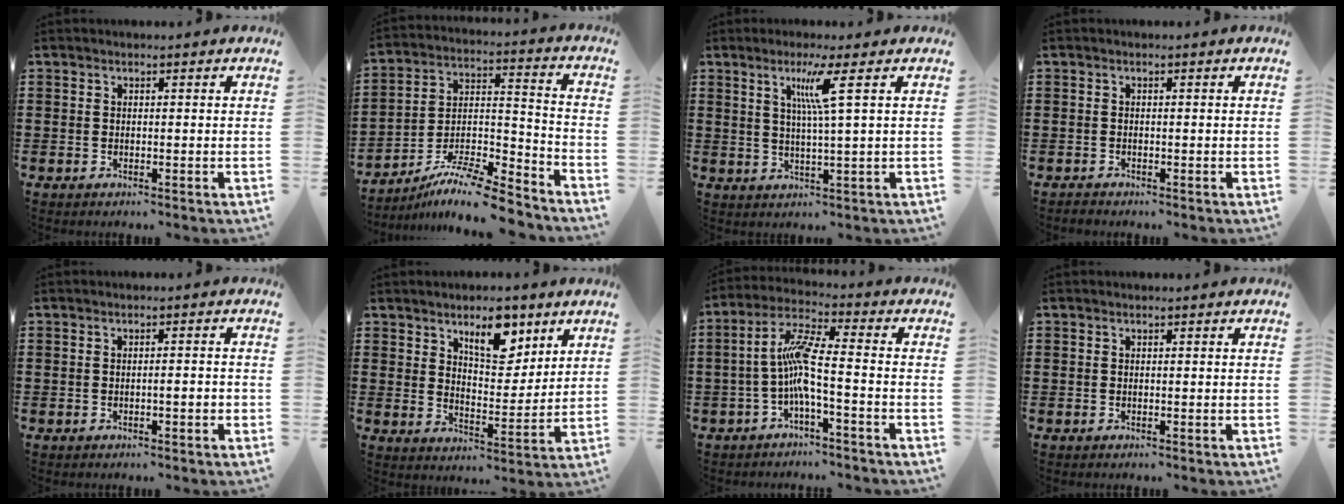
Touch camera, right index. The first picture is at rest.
{"total": 9.9, "force": [-8.7, 1.5, 4.4], "torque": [-0.074, 0.020, -0.172]}
{"total": 5.8, "force": [2.1, -0.7, 5.3], "torque": [-0.110, -0.005, 0.030]}
{"total": 0.6, "force": [-0.6, 0.2, 0.0], "torque": [-0.002, 0.001, -0.013]}
{"total": 1.7, "force": [-0.6, 0.2, 1.6], "torque": [-0.026, -0.001, -0.011]}
{"total": 8.1, "force": [5.2, 3.9, 4.7], "torque": [-0.070, -0.011, 0.088]}
{"total": 7.5, "force": [-1.7, 1.0, 7.2], "torque": [-0.157, -0.005, -0.039]}
{"total": 0.0}